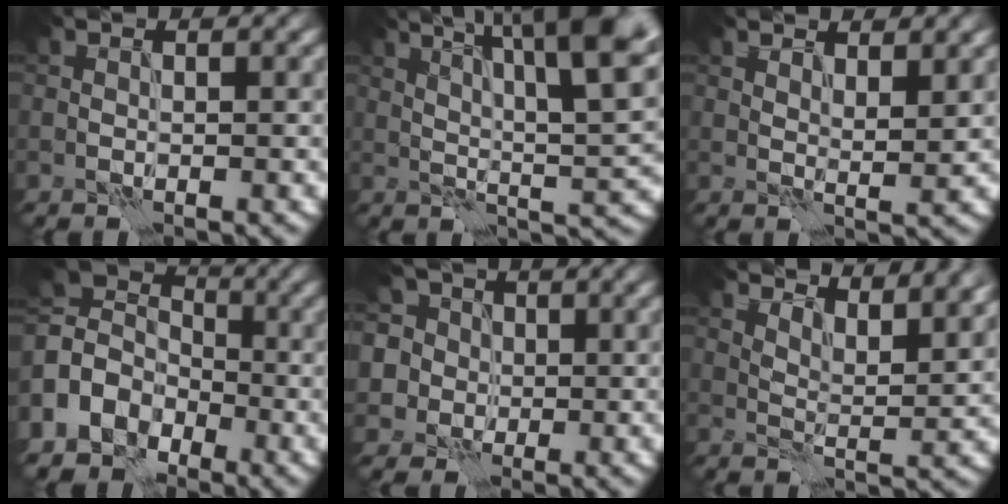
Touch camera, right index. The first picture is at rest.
{"total": 12.7, "force": [5.7, 4.1, 10.6], "torque": [-0.157, 0.013, 0.080]}
{"total": 2.7, "force": [1.8, 0.7, 1.8], "torque": [-0.028, -0.003, 0.033]}
{"total": 6.5, "force": [-3.0, 5.5, 1.8], "torque": [-0.047, 0.002, -0.070]}
{"total": 9.4, "force": [4.3, 7.6, 3.5], "torque": [-0.075, 0.022, 0.046]}
{"total": 7.8, "force": [6.4, 2.3, 3.9], "torque": [-0.049, 0.001, 0.080]}